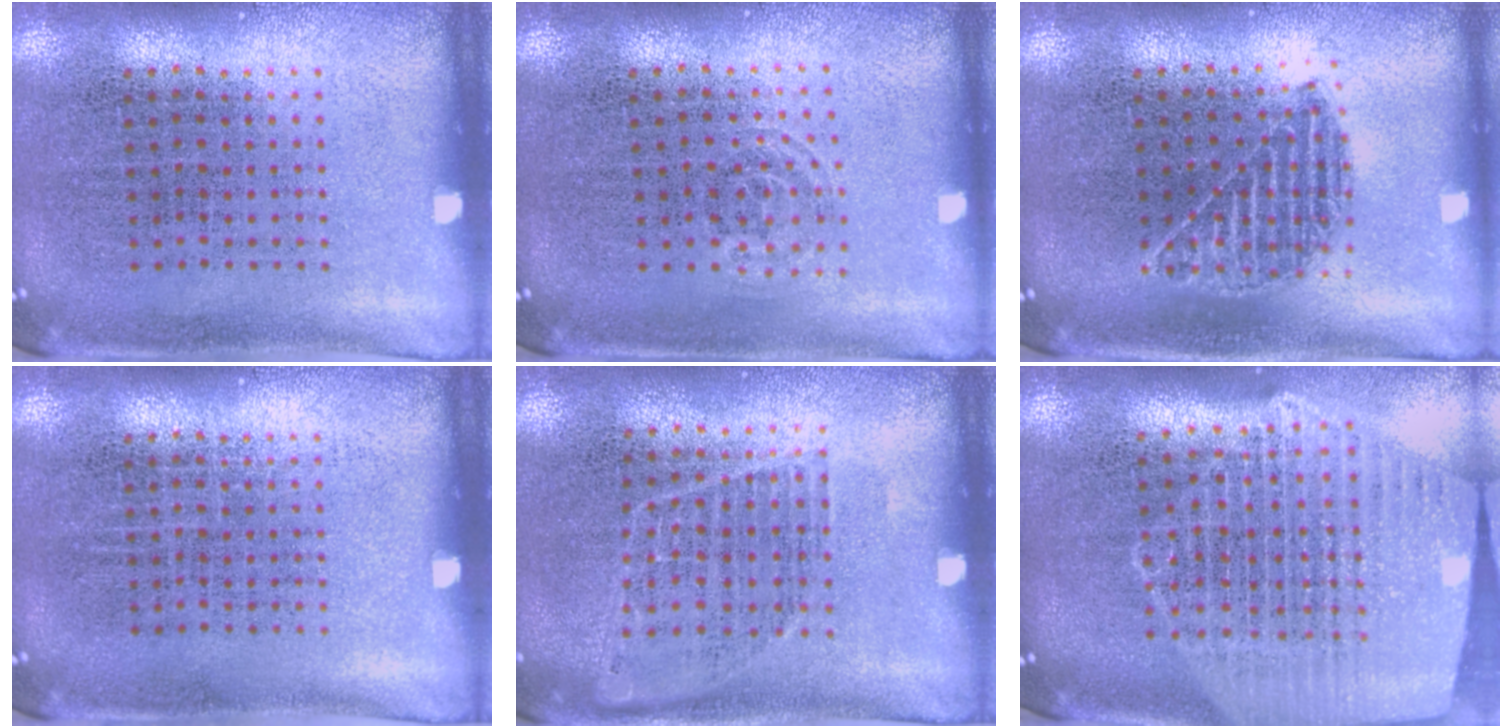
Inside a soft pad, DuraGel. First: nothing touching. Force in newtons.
{"total": 0.7, "press": 0.5, "slide": 0.5}
{"total": 1.2, "press": 1.1, "slide": 0.5}
{"total": 0.0}
{"total": 0.9, "press": 0.9, "slide": 0.3}
{"total": 2.2, "press": 2.0, "slide": 1.0}